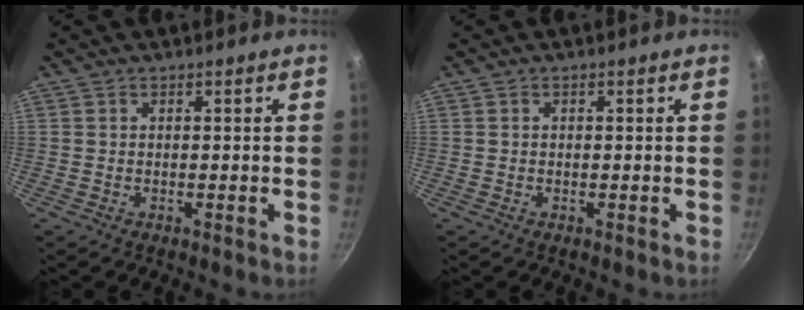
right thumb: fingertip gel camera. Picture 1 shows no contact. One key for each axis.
{"total": 0.0}